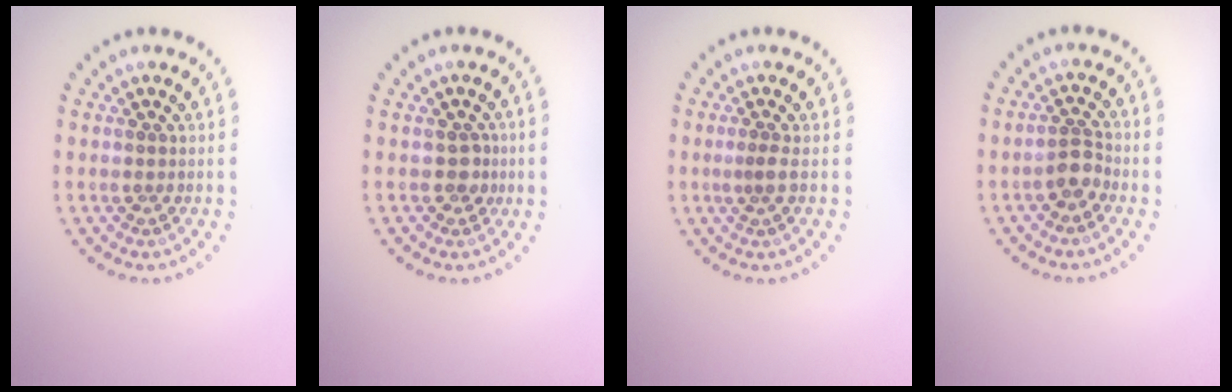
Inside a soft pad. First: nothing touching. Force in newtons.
{"total": 1.4, "press": 1.3, "slide": 0.6}
{"total": 0.9, "press": 0.5, "slide": 0.8}
{"total": 2.1, "press": 1.9, "slide": 1.0}